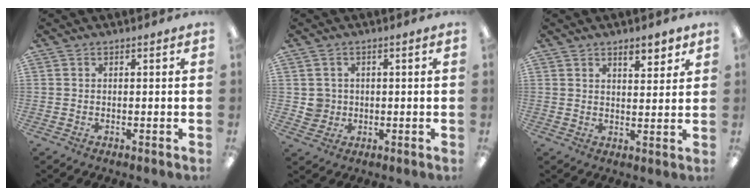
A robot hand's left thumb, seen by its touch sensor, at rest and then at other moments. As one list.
[{"total": 3.7, "force": [0.1, 3.7, 0.3], "torque": [-0.006, 0.006, 0.002]}, {"total": 5.1, "force": [3.7, 2.0, 2.9], "torque": [-0.024, -0.022, 0.059]}]